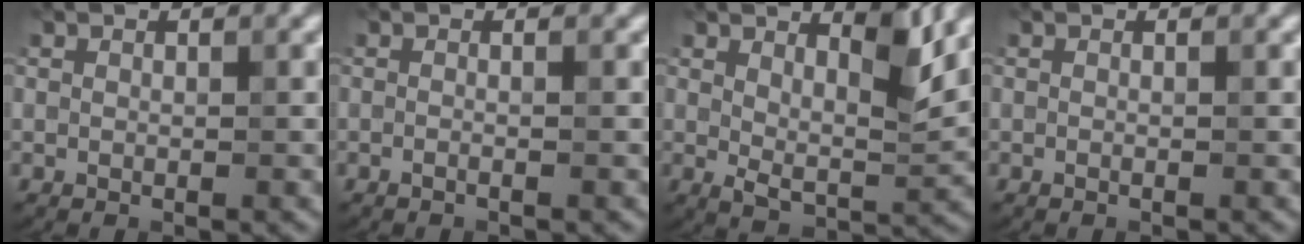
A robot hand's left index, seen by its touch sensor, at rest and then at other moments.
{"total": 0.8, "force": [-0.3, 0.2, 0.8], "torque": [-0.011, -0.003, -0.016]}
{"total": 4.5, "force": [2.4, 1.5, 3.5], "torque": [-0.054, -0.008, 0.035]}
{"total": 0.0}